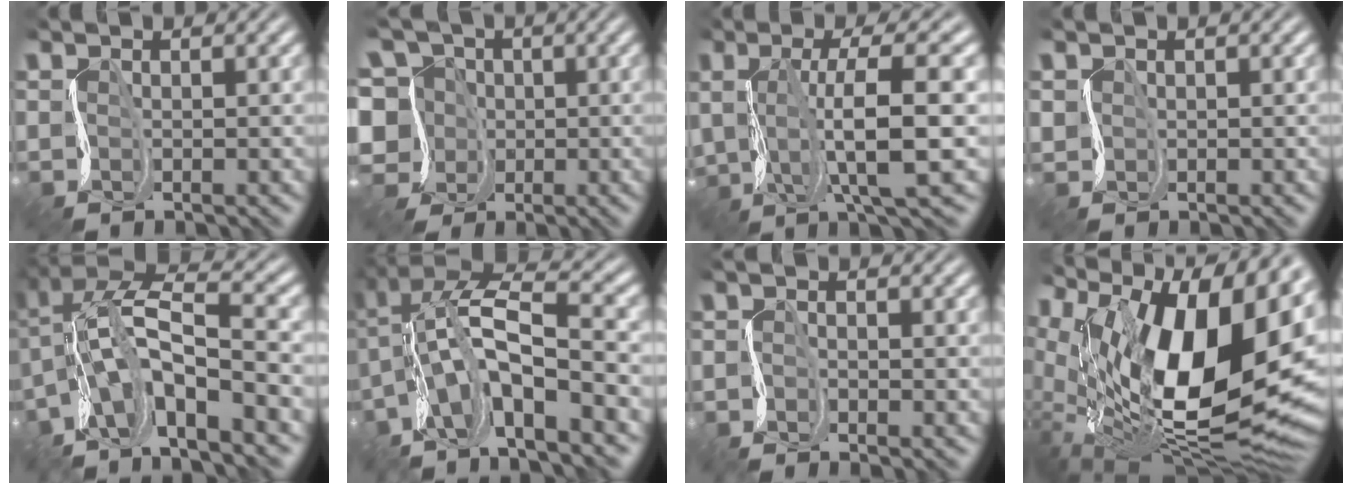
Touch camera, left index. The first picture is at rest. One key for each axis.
{"total": 8.9, "fx": -3.6, "fy": 7.7, "fz": 2.8, "tx": -0.059, "ty": 0.008, "tz": -0.098}
{"total": 6.6, "fx": -1.3, "fy": 1.0, "fz": 6.4, "tx": -0.103, "ty": -0.012, "tz": -0.020}
{"total": 0.8, "fx": -0.6, "fy": 0.3, "fz": -0.4, "tx": 0.006, "ty": -0.009, "tz": -0.006}
{"total": 8.4, "fx": -4.9, "fy": 1.5, "fz": 6.6, "tx": -0.111, "ty": 0.002, "tz": -0.094}
{"total": 8.6, "fx": -4.6, "fy": 1.5, "fz": 7.1, "tx": -0.119, "ty": 0.000, "tz": -0.086}
{"total": 1.9, "fx": -1.8, "fy": -0.3, "fz": -0.4, "tx": 0.021, "ty": -0.015, "tz": -0.037}
{"total": 16.4, "fx": 3.7, "fy": 8.1, "fz": 13.7, "tx": -0.199, "ty": 0.005, "tz": 0.063}